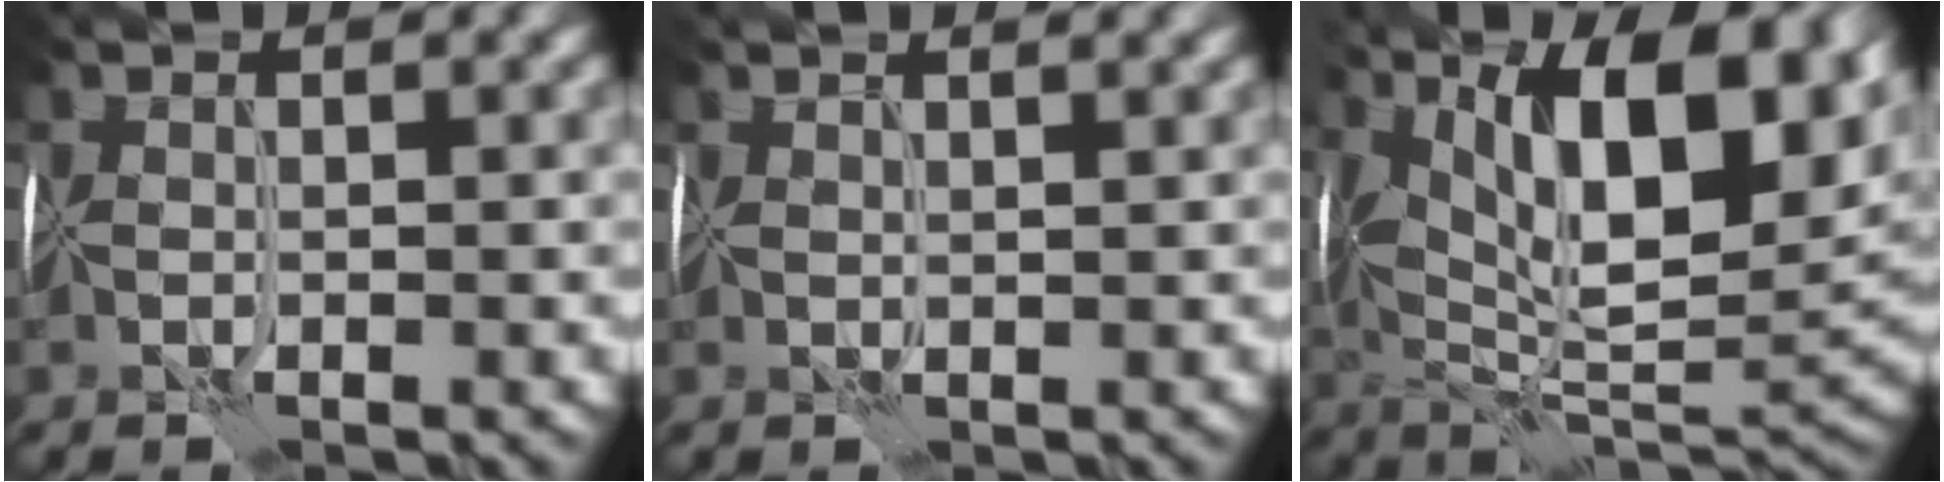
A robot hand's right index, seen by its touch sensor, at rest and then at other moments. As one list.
[{"total": 2.6, "force": [2.2, 0.5, 1.2], "torque": [-0.008, 0.010, 0.031]}, {"total": 14.6, "force": [6.2, 5.8, 11.9], "torque": [-0.183, 0.024, 0.102]}]